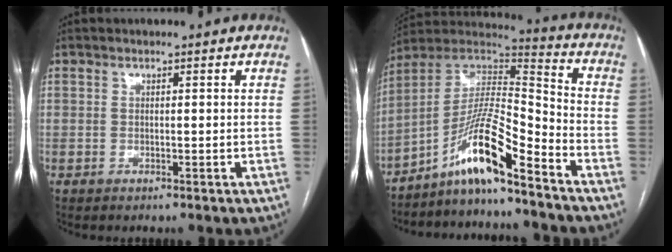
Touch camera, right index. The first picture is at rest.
{"total": 12.7, "force": [-8.6, 0.7, 9.3], "torque": [-0.172, 0.021, -0.157]}